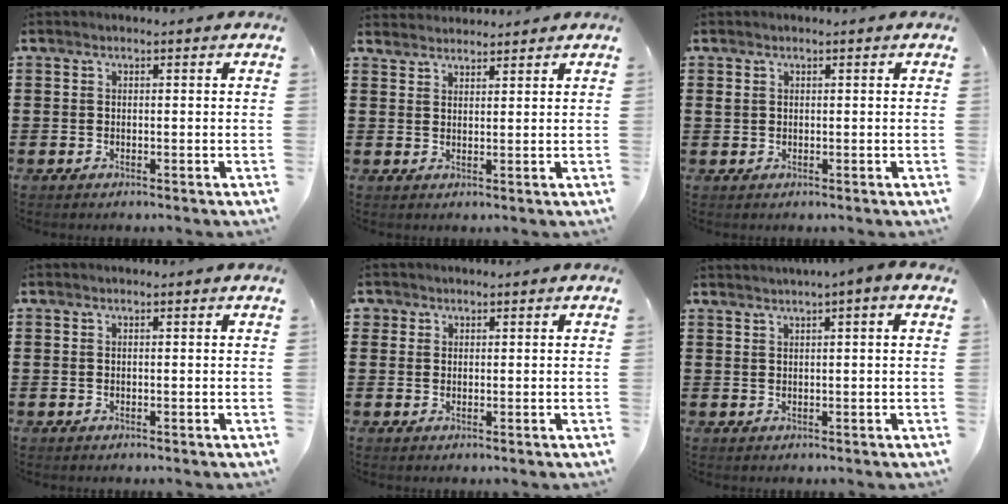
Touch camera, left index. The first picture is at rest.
{"total": 2.3, "force": [2.2, 0.4, -0.3], "torque": [-0.001, -0.002, 0.045]}
{"total": 0.9, "force": [0.3, 0.7, 0.5], "torque": [-0.011, 0.006, 0.005]}
{"total": 0.0}
{"total": 1.3, "force": [0.8, 1.0, 0.2], "torque": [-0.007, 0.005, 0.015]}
{"total": 1.5, "force": [0.8, -0.4, 1.2], "torque": [-0.021, -0.003, 0.014]}